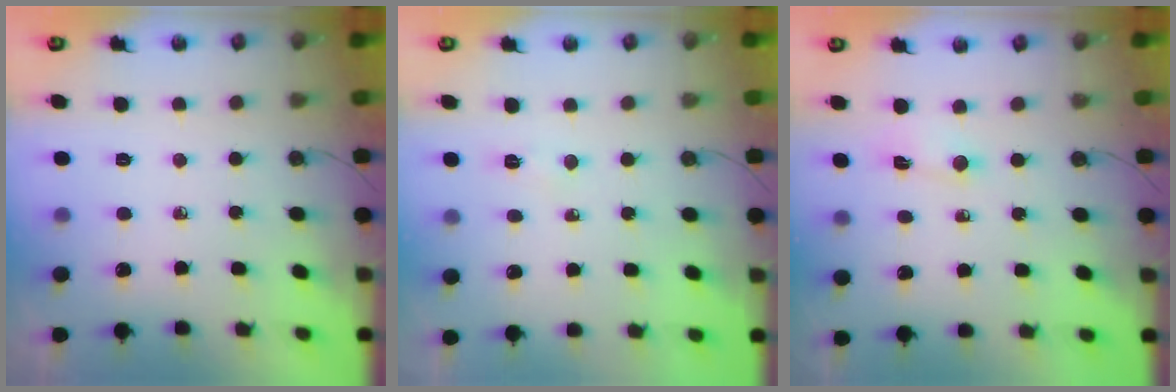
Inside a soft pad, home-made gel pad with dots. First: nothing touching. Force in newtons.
{"total": 4.8, "press": 3.0, "slide": 3.7}
{"total": 2.5, "press": 2.5, "slide": 0.4}